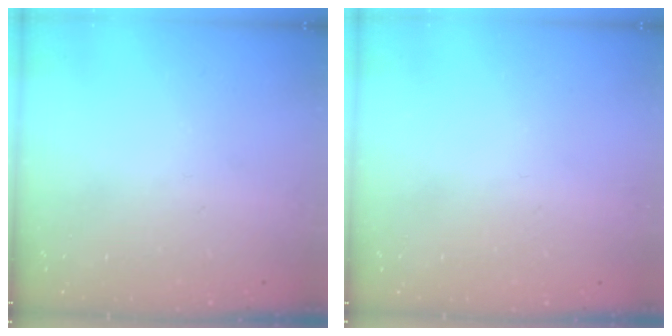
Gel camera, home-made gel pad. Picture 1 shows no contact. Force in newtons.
{"total": 0.9, "press": 0.9, "slide": 0.1}